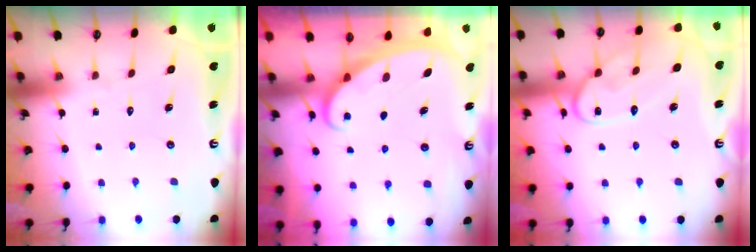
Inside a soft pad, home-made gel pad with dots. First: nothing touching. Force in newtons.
{"total": 2.3, "press": 2.2, "slide": 0.3}
{"total": 12.0, "press": 11.9, "slide": 1.0}